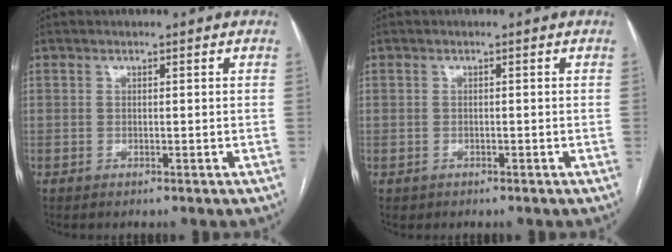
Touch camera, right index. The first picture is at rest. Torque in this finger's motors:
{"motor_torque": [-0.11, 0.05, -0.54, -0.08]}